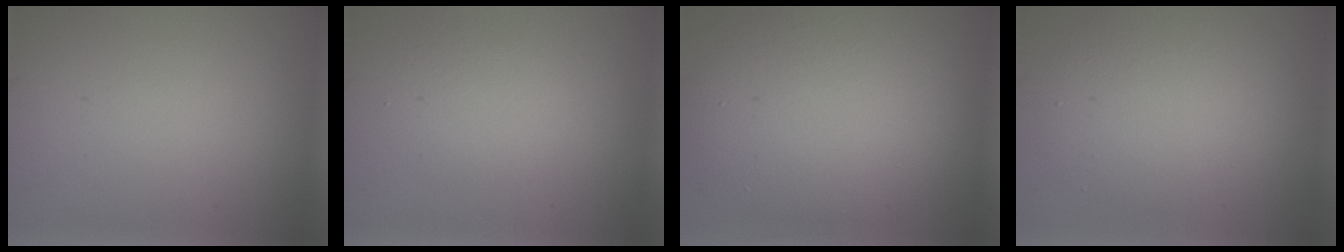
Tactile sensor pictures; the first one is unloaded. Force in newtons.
{"total": 2.4, "press": 2.4, "slide": 0.2}
{"total": 10.5, "press": 10.5, "slide": 0.6}
{"total": 5.7, "press": 5.7, "slide": 0.4}